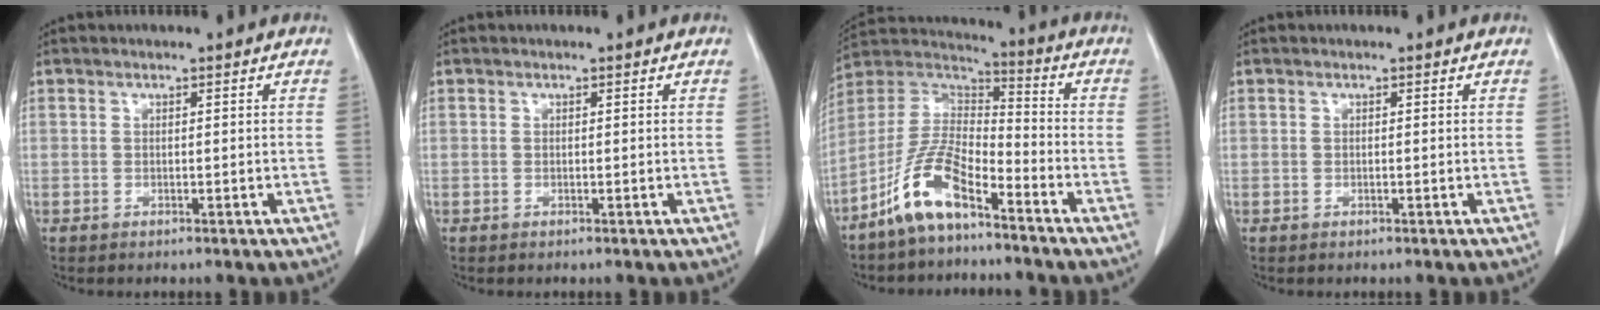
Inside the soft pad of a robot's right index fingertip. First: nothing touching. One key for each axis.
{"total": 0.0}
{"total": 11.7, "fx": -7.5, "fy": 3.6, "fz": 8.2, "tx": -0.179, "ty": 0.010, "tz": -0.148}
{"total": 0.0}